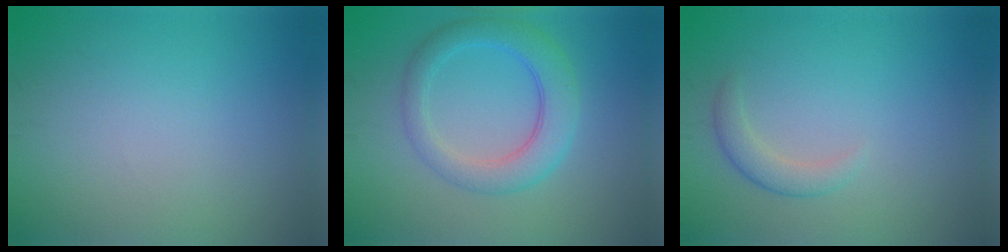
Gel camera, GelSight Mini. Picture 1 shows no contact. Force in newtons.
{"total": 4.8, "press": 4.8, "slide": 0.2}
{"total": 1.9, "press": 1.9, "slide": 0.2}